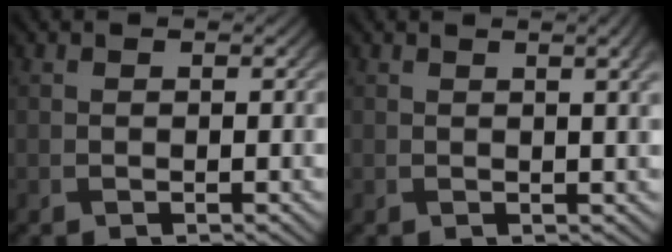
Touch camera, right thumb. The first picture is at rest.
{"total": 3.5, "force": [1.2, 0.8, 3.2], "torque": [-0.042, 0.006, 0.016]}